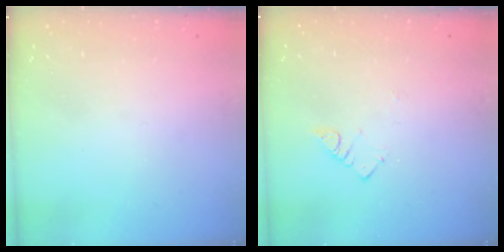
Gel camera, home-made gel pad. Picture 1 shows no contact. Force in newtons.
{"total": 3.2, "press": 3.2, "slide": 0.3}